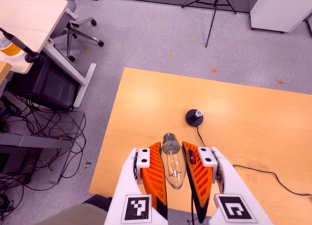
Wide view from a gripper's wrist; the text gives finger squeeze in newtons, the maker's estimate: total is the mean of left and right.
{"total": 20.9, "left": 22.5, "right": 19.3}